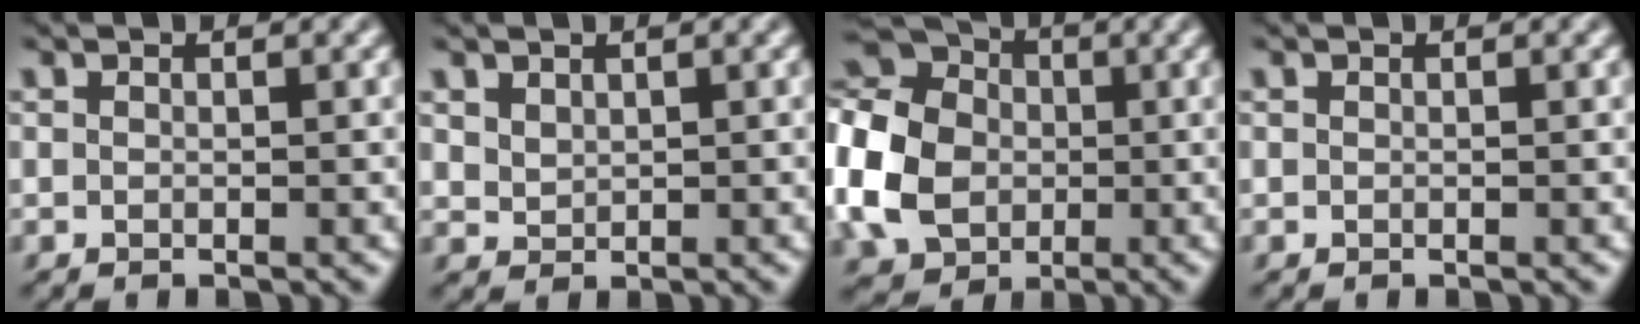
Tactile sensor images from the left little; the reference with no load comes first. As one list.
[{"total": 1.1, "force": [0.7, 0.7, 0.4], "torque": [-0.012, -0.004, 0.019]}, {"total": 10.4, "force": [-1.9, 8.4, 5.8], "torque": [-0.156, 0.006, -0.056]}, {"total": 0.0}]